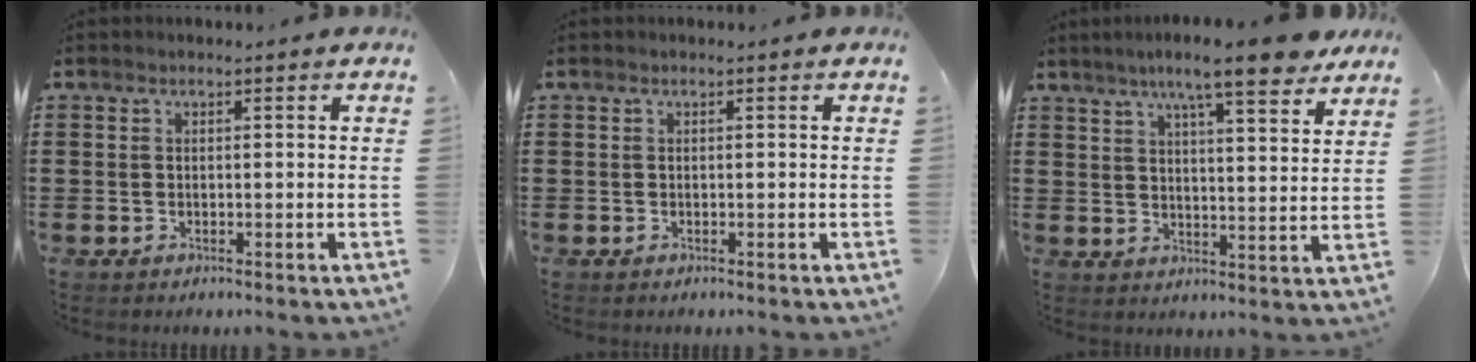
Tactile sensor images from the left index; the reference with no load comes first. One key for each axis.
{"total": 0.0}
{"total": 9.0, "fx": 7.1, "fy": 0.9, "fz": 5.5, "tx": -0.102, "ty": -0.023, "tz": 0.119}